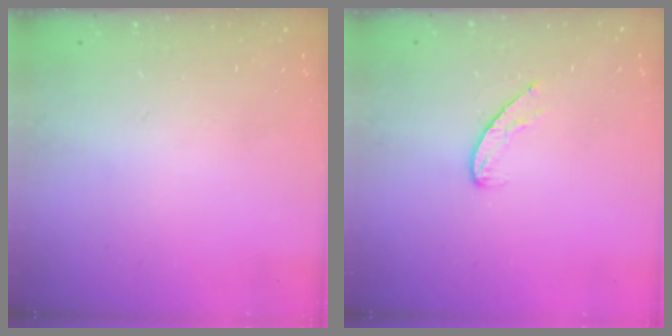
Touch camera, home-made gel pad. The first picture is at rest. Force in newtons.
{"total": 5.5, "press": 5.5, "slide": 0.5}